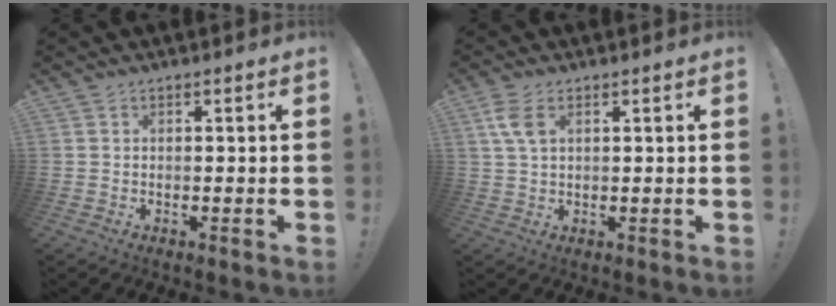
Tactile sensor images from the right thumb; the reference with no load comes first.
{"total": 5.4, "force": [1.8, 2.9, 4.1], "torque": [-0.086, -0.003, 0.030]}